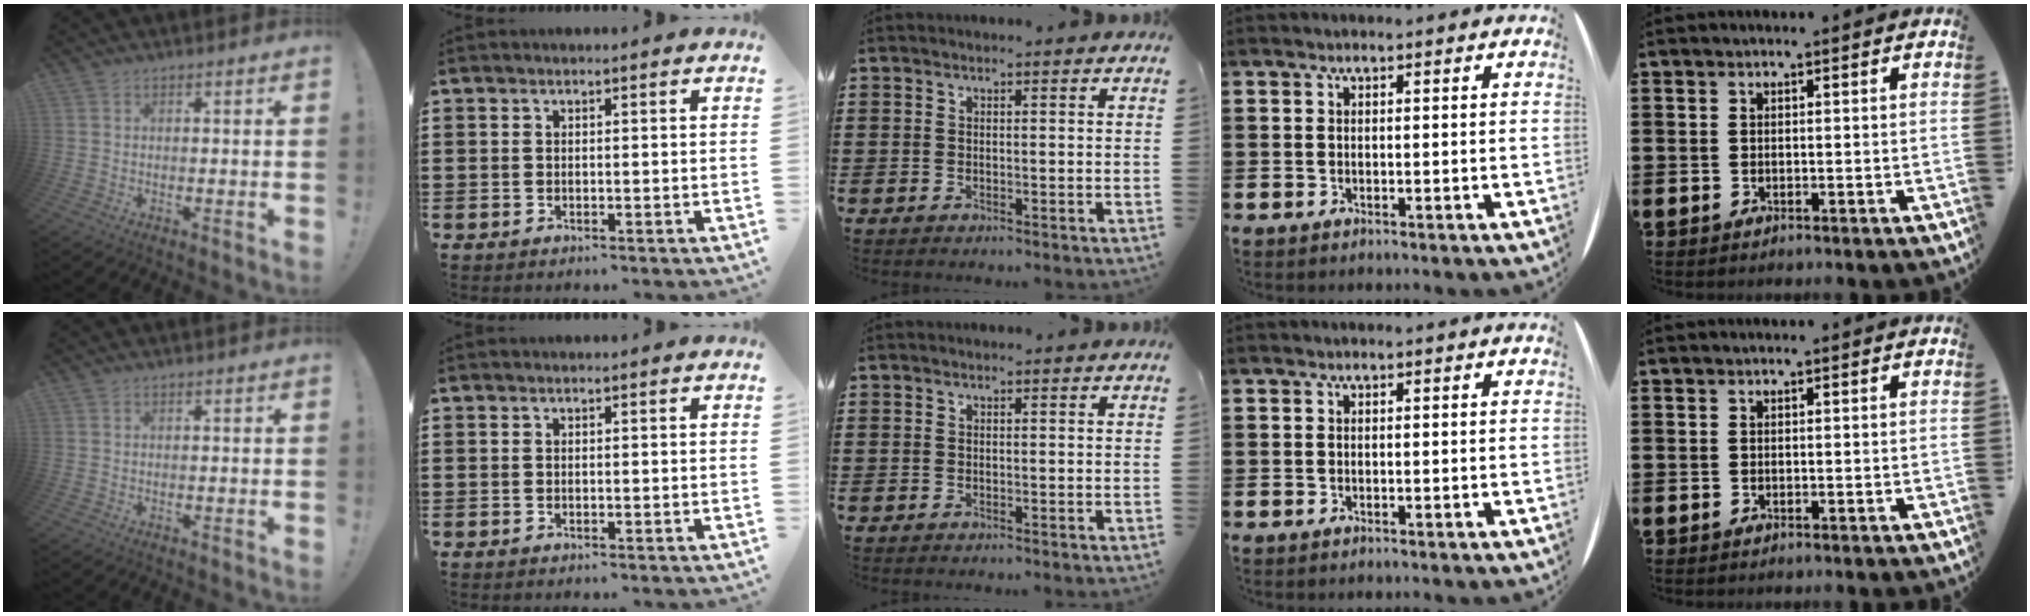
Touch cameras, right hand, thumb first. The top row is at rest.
{}